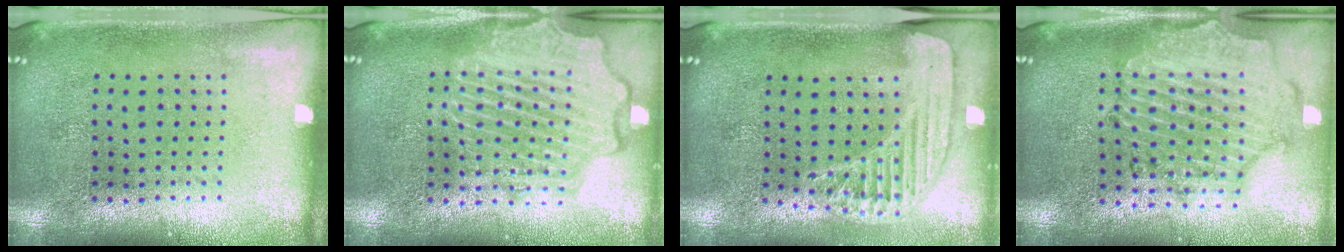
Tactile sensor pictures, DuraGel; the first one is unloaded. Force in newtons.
{"total": 4.4, "press": 4.3, "slide": 0.4}
{"total": 1.5, "press": 1.5, "slide": 0.3}
{"total": 1.6, "press": 1.6, "slide": 0.4}